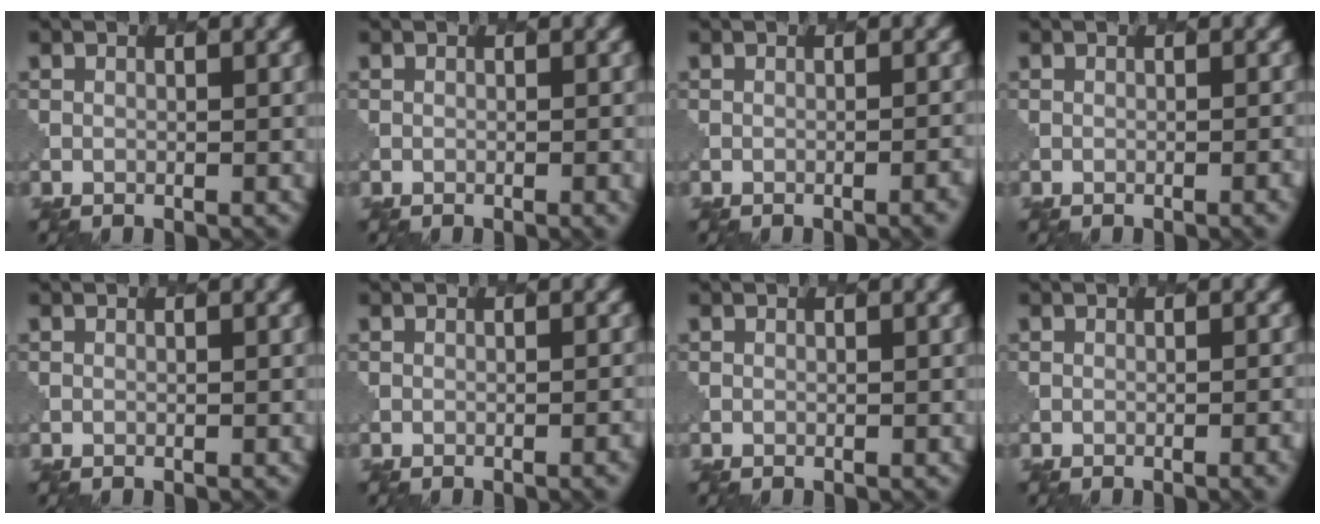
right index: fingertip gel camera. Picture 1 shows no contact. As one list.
[{"total": 1.4, "force": [-0.5, 0.5, 1.2], "torque": [-0.008, 0.001, -0.003]}, {"total": 2.4, "force": [-1.2, 0.8, 2.0], "torque": [-0.004, 0.007, -0.014]}, {"total": 1.8, "force": [-0.8, 0.7, 1.5], "torque": [-0.004, 0.003, -0.007]}, {"total": 0.0}, {"total": 2.0, "force": [-0.9, 0.7, 1.6], "torque": [-0.001, 0.006, -0.009]}, {"total": 0.0}, {"total": 2.4, "force": [-1.0, 0.8, 2.0], "torque": [-0.008, 0.004, -0.009]}]